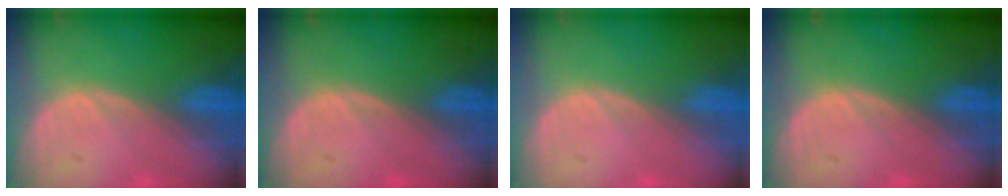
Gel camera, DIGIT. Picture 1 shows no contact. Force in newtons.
{"total": 0.0}
{"total": 0.0}
{"total": 0.0}